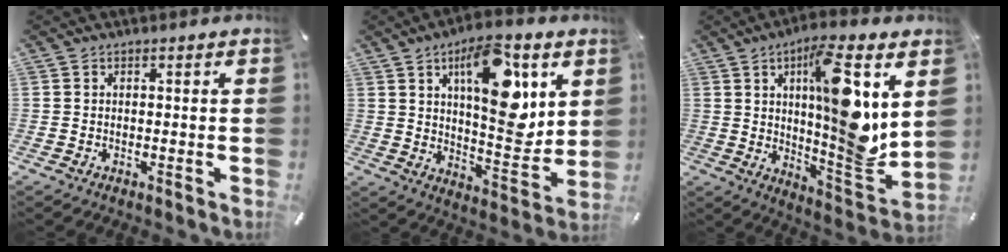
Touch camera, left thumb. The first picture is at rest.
{"total": 18.2, "force": [7.4, 7.6, 14.8], "torque": [-0.226, -0.034, 0.114]}
{"total": 18.0, "force": [5.9, 4.4, 16.4], "torque": [-0.239, -0.044, 0.086]}